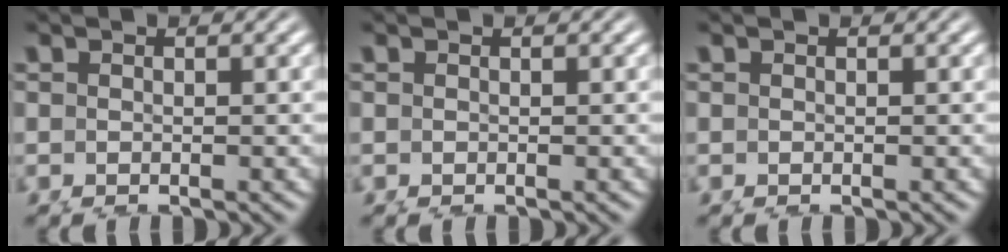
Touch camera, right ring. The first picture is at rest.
{"total": 0.0}
{"total": 0.0}